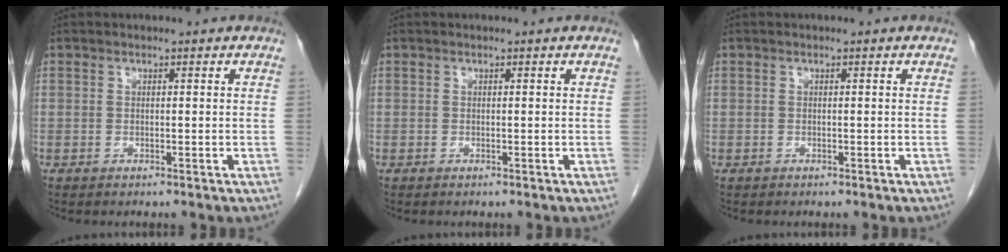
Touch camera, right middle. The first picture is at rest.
{"total": 0.0}
{"total": 0.0}